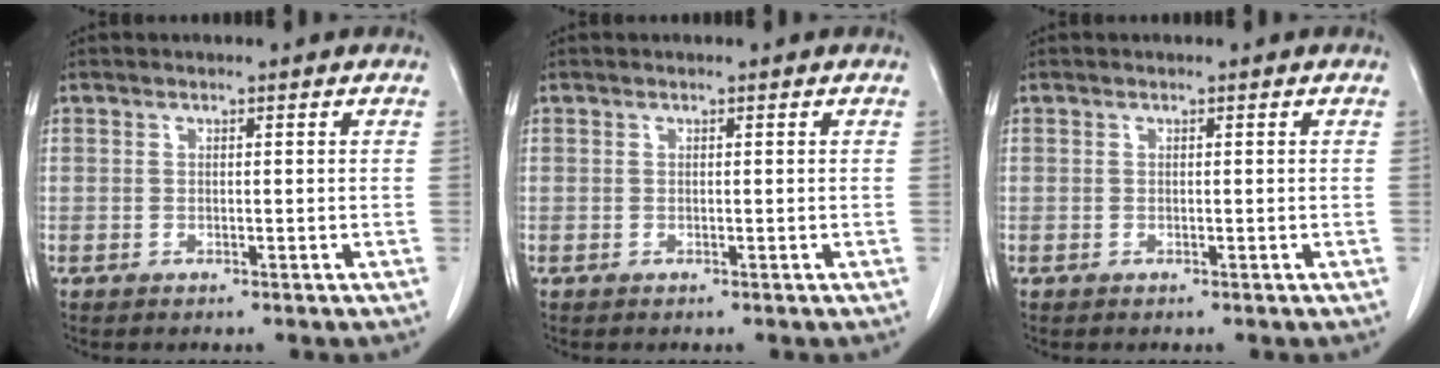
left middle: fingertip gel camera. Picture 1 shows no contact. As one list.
[{"total": 0.0}, {"total": 0.0}]